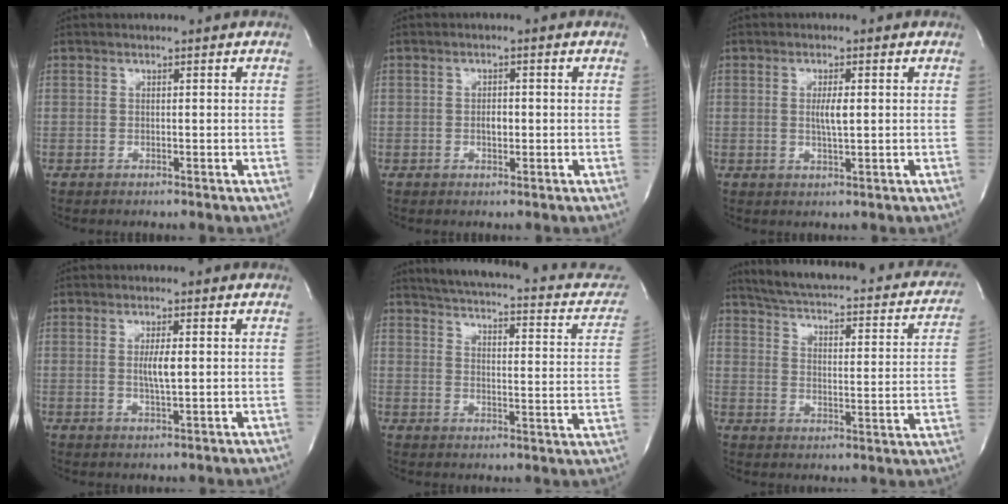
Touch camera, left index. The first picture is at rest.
{"total": 1.8, "force": [-0.2, 0.9, 1.6], "torque": [-0.025, 0.003, -0.002]}
{"total": 3.0, "force": [0.2, 0.4, 3.0], "torque": [-0.055, -0.002, 0.005]}
{"total": 3.4, "force": [0.2, 0.5, 3.4], "torque": [-0.063, -0.003, 0.004]}
{"total": 20.0, "force": [16.3, 5.5, 10.1], "torque": [-0.129, -0.001, 0.185]}
{"total": 24.2, "force": [19.9, 6.5, 12.0], "torque": [-0.172, -0.011, 0.236]}